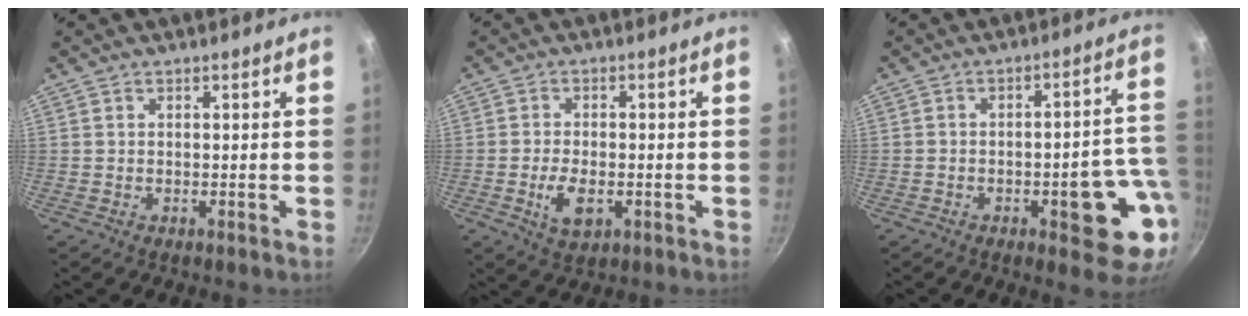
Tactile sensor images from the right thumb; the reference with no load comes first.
{"total": 6.1, "force": [-1.7, 3.4, 4.8], "torque": [-0.086, 0.004, -0.026]}
{"total": 13.5, "force": [-4.1, 4.9, 11.9], "torque": [-0.100, 0.032, -0.051]}